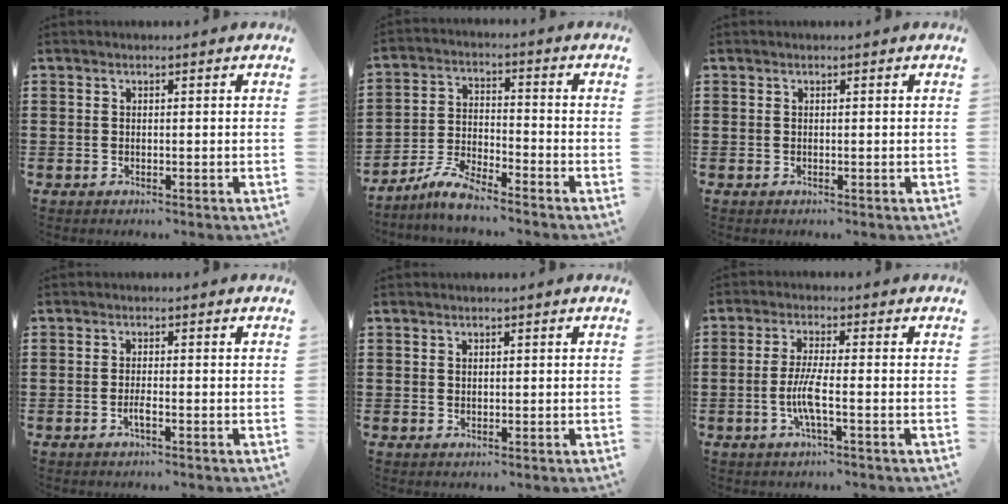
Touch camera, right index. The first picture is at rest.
{"total": 5.7, "force": [-5.1, 0.8, 2.3], "torque": [-0.066, -0.003, -0.105]}
{"total": 0.0}
{"total": 1.8, "force": [-0.8, 0.2, 1.6], "torque": [-0.036, -0.003, -0.017]}
{"total": 0.6, "force": [0.3, 0.5, 0.2], "torque": [-0.005, 0.004, 0.006]}
{"total": 5.1, "force": [-1.5, 0.5, 4.8], "torque": [-0.112, -0.011, -0.039]}